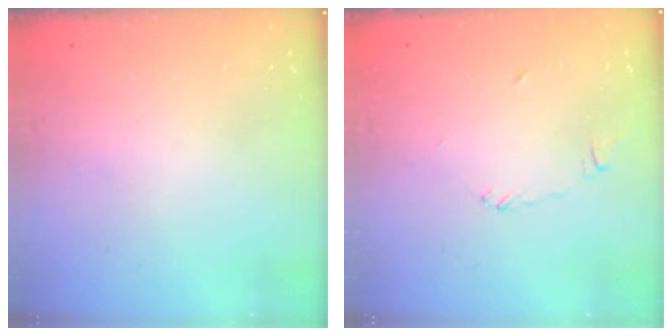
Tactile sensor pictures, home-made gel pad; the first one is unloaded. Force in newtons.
{"total": 4.8, "press": 4.7, "slide": 0.4}